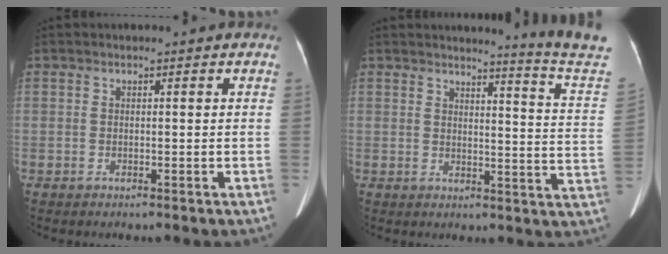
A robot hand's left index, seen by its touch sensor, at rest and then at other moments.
{"total": 11.6, "force": [10.9, -3.3, 1.8], "torque": [-0.031, -0.117, 0.115]}